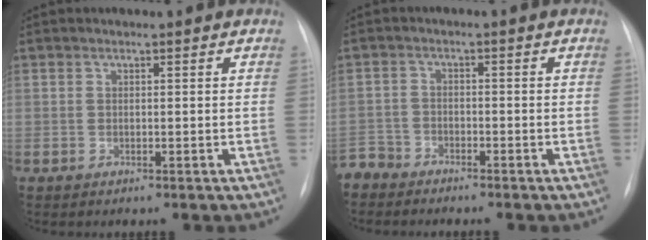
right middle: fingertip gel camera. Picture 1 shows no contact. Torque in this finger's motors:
{"motor_torque": [0.05, -0.06, 0.31, 0.03]}